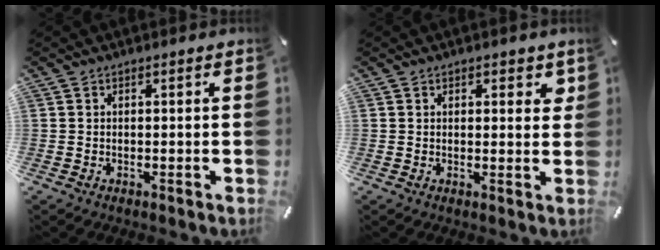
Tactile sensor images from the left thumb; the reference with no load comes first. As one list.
[{"total": 2.4, "force": [1.2, 1.6, 1.4], "torque": [-0.007, -0.004, 0.015]}]